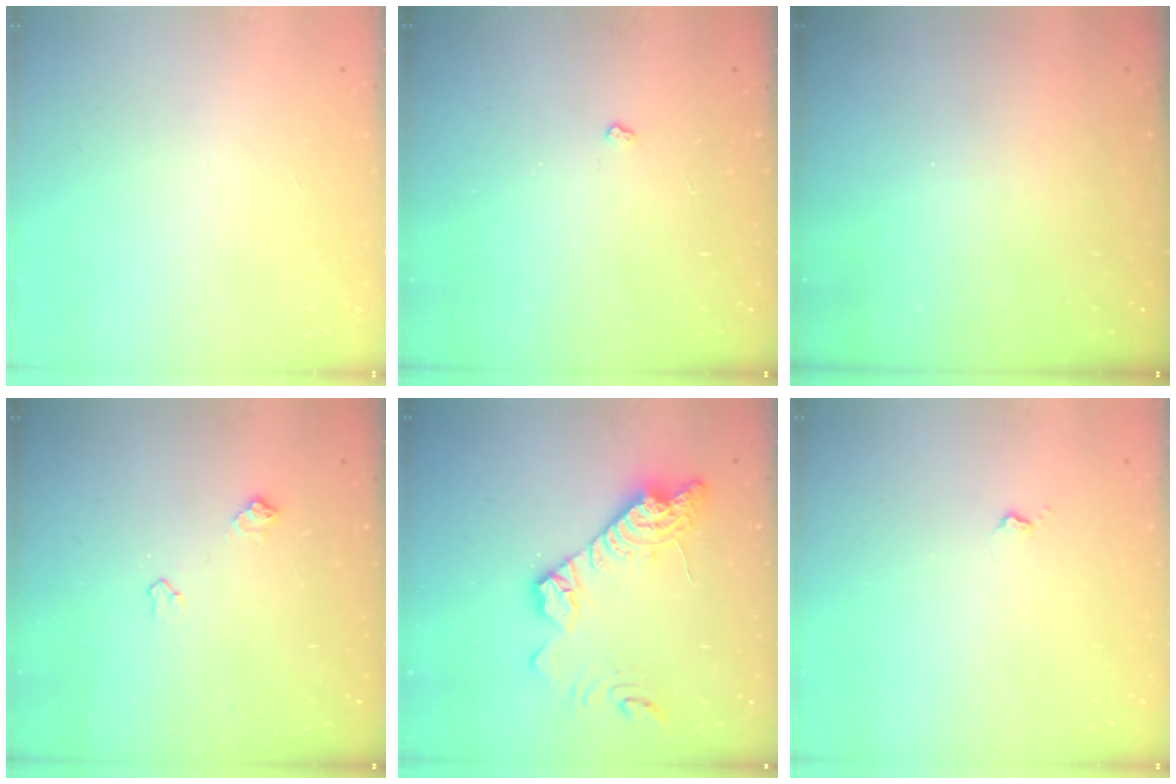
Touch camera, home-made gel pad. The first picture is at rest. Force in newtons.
{"total": 2.5, "press": 2.4, "slide": 0.5}
{"total": 0.0}
{"total": 6.2, "press": 6.1, "slide": 0.6}
{"total": 17.0, "press": 16.9, "slide": 1.3}
{"total": 3.6, "press": 3.5, "slide": 0.5}